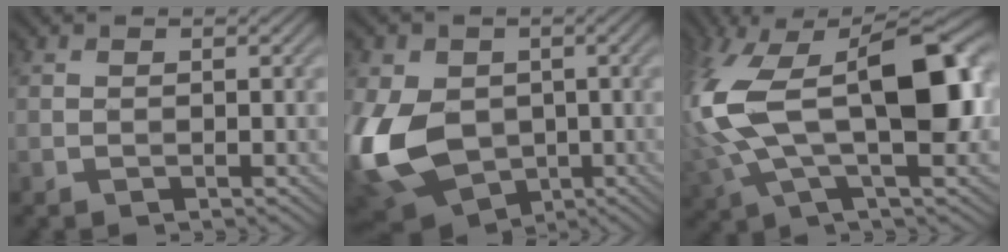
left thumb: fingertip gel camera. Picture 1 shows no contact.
{"total": 13.6, "force": [-1.9, 10.1, 8.8], "torque": [-0.232, -0.024, -0.041]}
{"total": 17.5, "force": [1.4, 7.9, 15.5], "torque": [-0.333, 0.003, 0.025]}